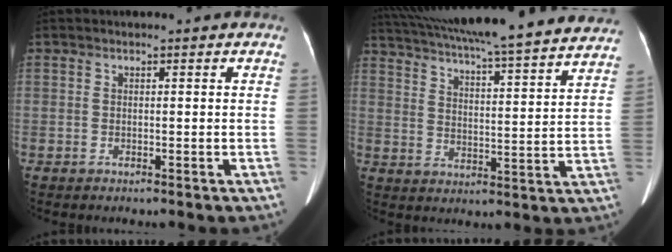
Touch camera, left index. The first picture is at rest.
{"total": 31.0, "force": [27.8, 2.0, 13.6], "torque": [-0.232, -0.025, 0.363]}